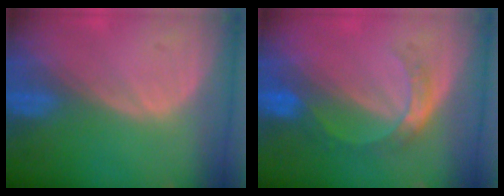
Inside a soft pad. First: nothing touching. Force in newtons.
{"total": 5.2, "press": 4.6, "slide": 2.2}